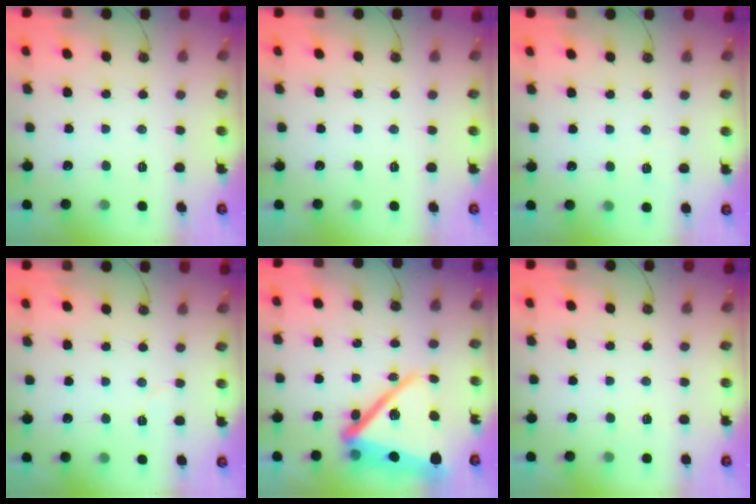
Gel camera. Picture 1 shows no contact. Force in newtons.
{"total": 0.0}
{"total": 2.7, "press": 1.7, "slide": 2.1}
{"total": 2.9, "press": 2.7, "slide": 1.2}
{"total": 22.8, "press": 22.8, "slide": 1.8}
{"total": 2.5, "press": 2.4, "slide": 0.8}